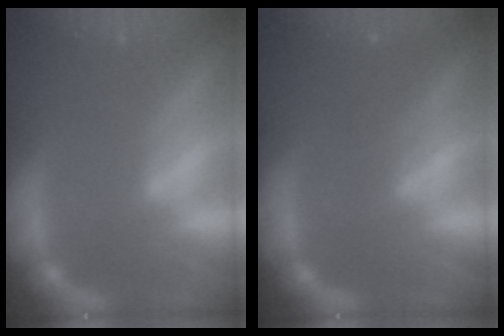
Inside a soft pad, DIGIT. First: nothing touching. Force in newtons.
{"total": 1.9}